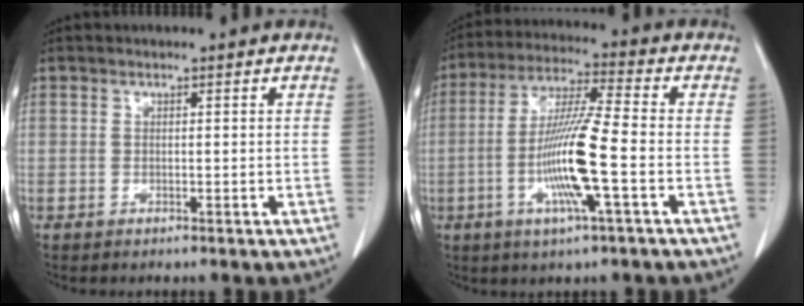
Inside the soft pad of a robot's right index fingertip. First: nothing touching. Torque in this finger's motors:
{"motor_torque": [1.92, -0.22, 0.53, 0.14]}